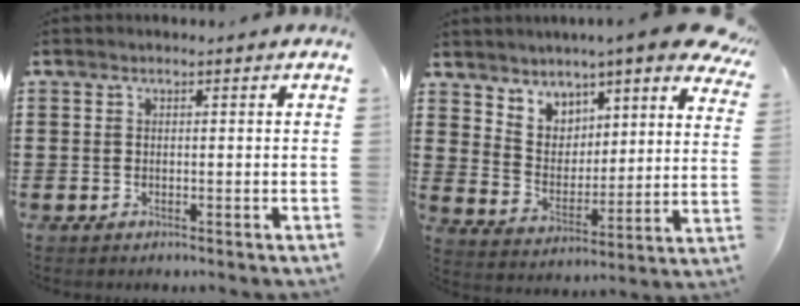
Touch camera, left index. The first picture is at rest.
{"total": 5.7, "force": [5.2, 2.1, 1.2], "torque": [-0.058, -0.040, 0.088]}